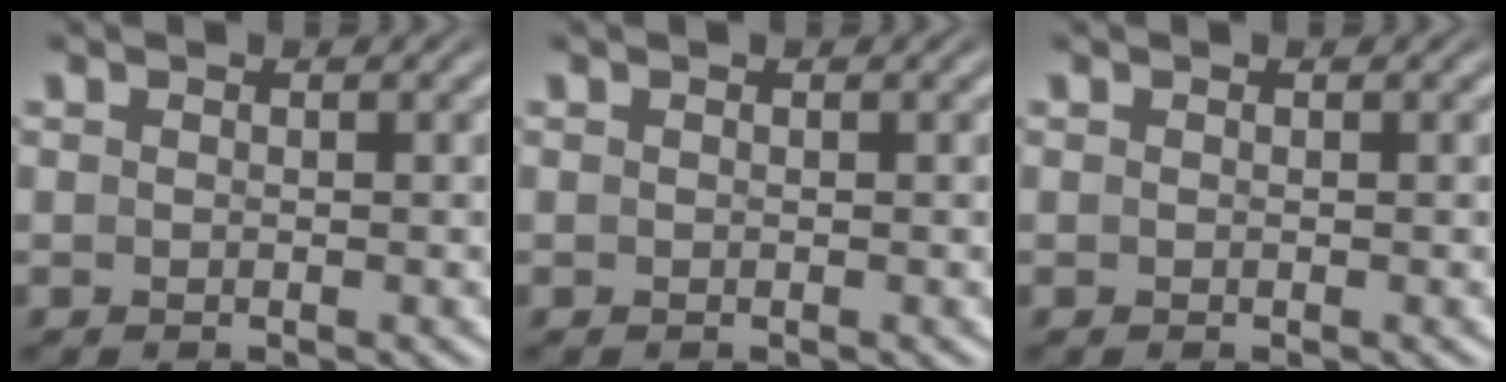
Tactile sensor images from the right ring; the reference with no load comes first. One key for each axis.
{"total": 0.0}
{"total": 0.0}